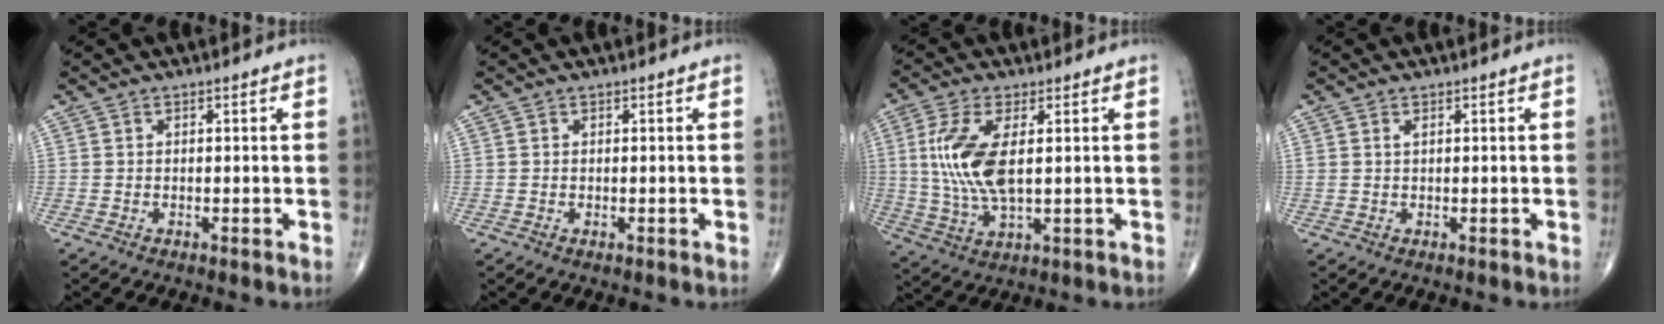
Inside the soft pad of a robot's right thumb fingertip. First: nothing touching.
{"total": 0.0}
{"total": 11.4, "force": [1.7, 4.6, 10.2], "torque": [-0.231, -0.009, 0.040]}
{"total": 0.7, "force": [0.3, 0.2, 0.5], "torque": [-0.013, 0.007, 0.009]}